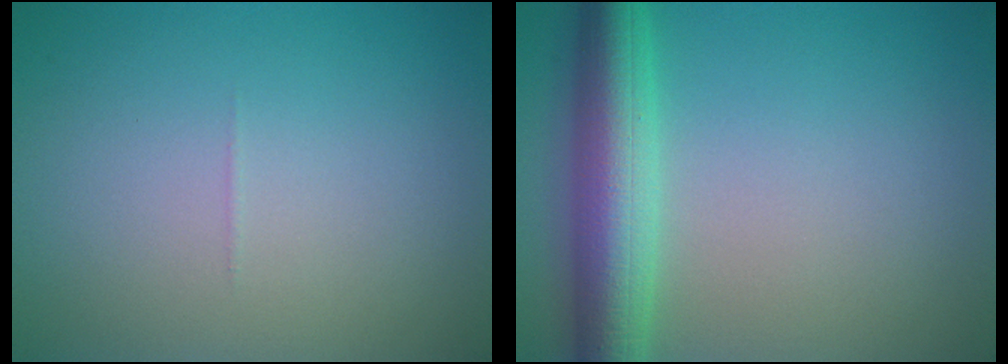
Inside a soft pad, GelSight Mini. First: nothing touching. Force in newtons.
{"total": 6.6, "press": 6.6, "slide": 0.4}